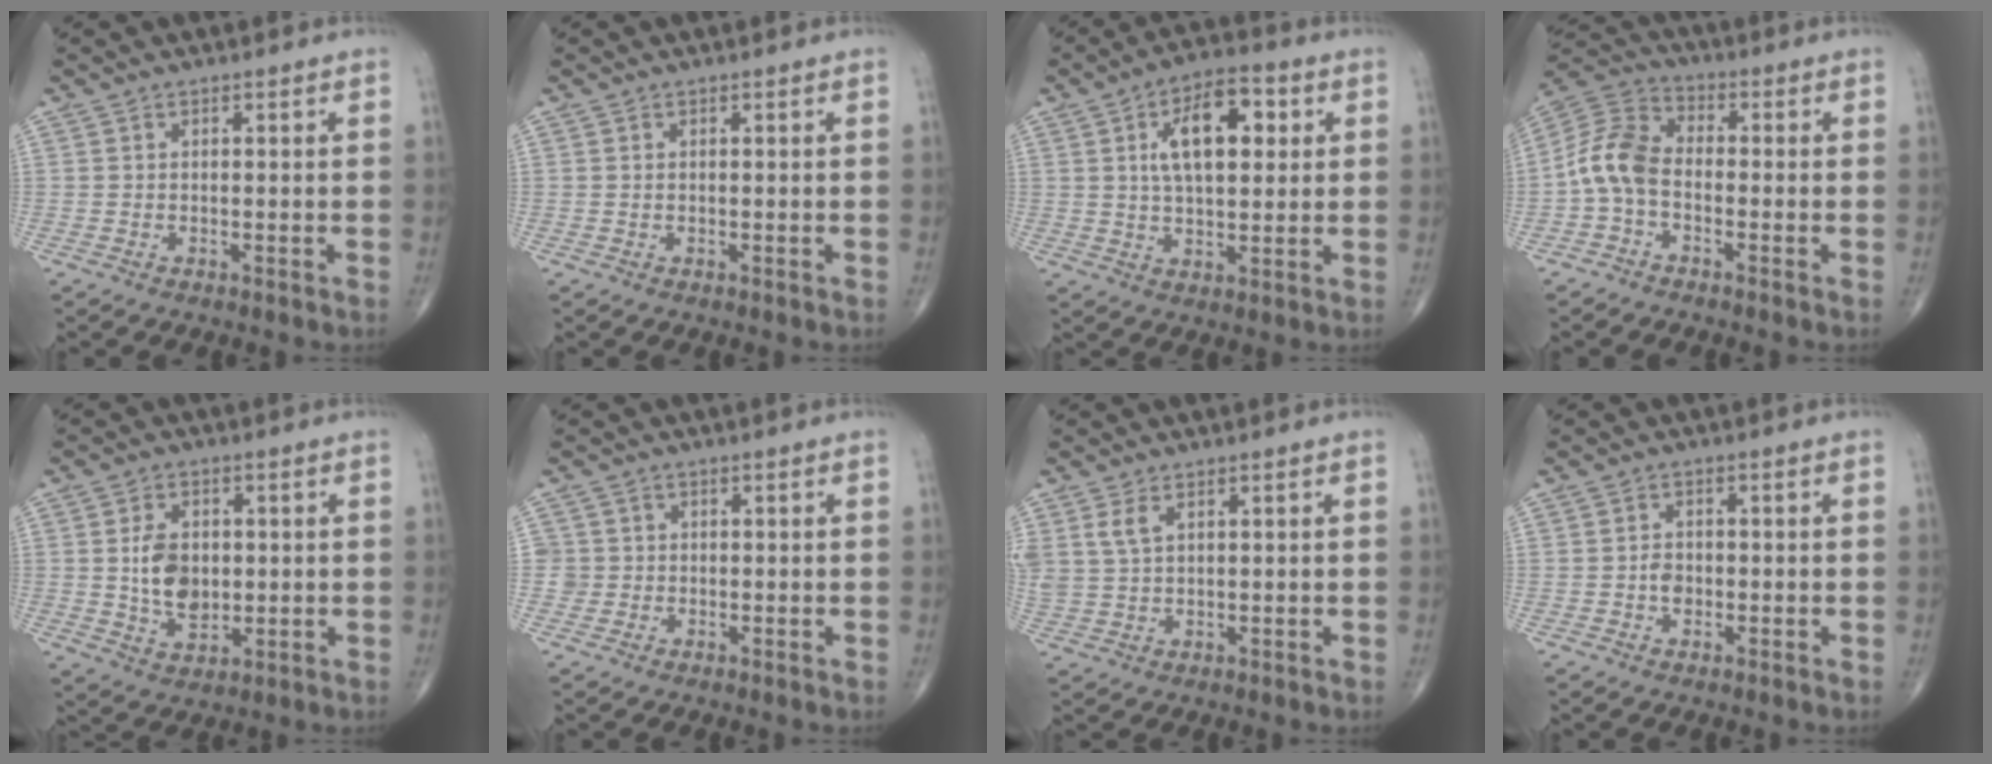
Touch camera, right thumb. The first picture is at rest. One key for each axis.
{"total": 0.0}
{"total": 12.8, "fx": 3.4, "fy": 6.2, "fz": 10.6, "tx": -0.150, "ty": 0.004, "tz": 0.052}
{"total": 8.9, "fx": -2.1, "fy": 5.6, "fz": 6.5, "tx": -0.126, "ty": 0.030, "tz": -0.057}
{"total": 8.4, "fx": 0.5, "fy": 5.7, "fz": 6.2, "tx": -0.089, "ty": -0.009, "tz": 0.015}
{"total": 2.5, "fx": -0.1, "fy": 2.5, "fz": -0.1, "tx": 0.022, "ty": 0.008, "tz": -0.005}
{"total": 4.1, "fx": 2.0, "fy": 2.3, "fz": 2.8, "tx": -0.065, "ty": -0.002, "tz": 0.050}
{"total": 2.4, "fx": -0.6, "fy": 1.8, "fz": 1.4, "tx": -0.012, "ty": 0.005, "tz": -0.012}